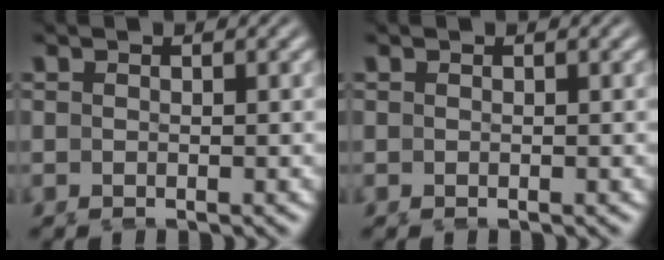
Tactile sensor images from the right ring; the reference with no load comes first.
{"total": 0.0}